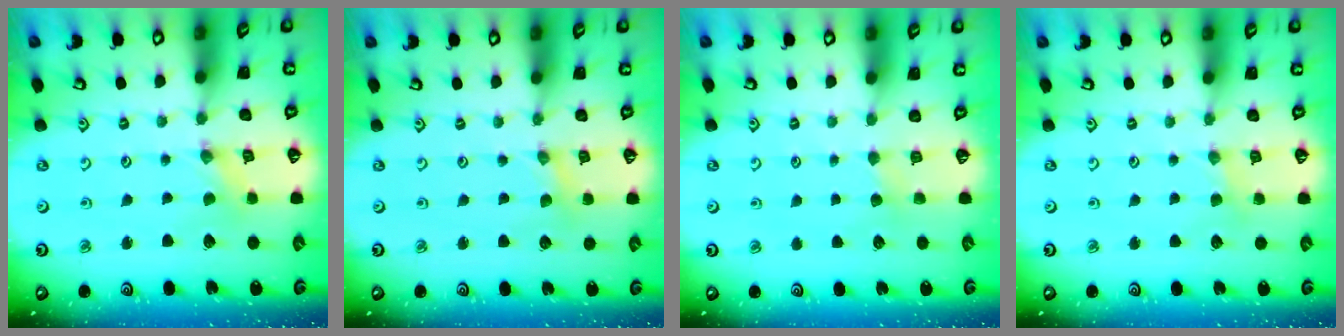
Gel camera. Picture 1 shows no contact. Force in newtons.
{"total": 0.6, "press": 0.6, "slide": 0.1}
{"total": 3.0, "press": 2.9, "slide": 0.5}
{"total": 2.3, "press": 2.3, "slide": 0.3}